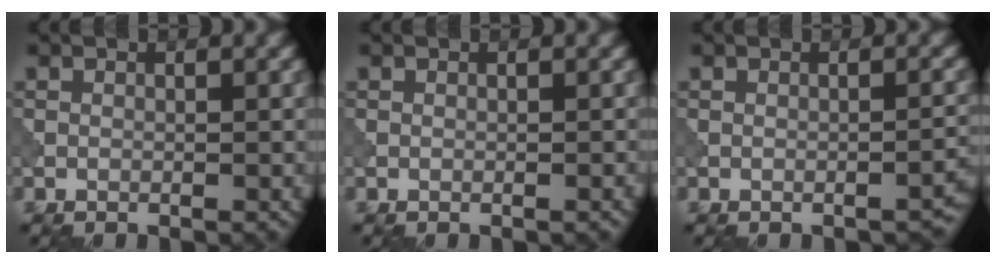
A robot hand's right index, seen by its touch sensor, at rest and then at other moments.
{"total": 0.0}
{"total": 1.4, "force": [-1.2, 0.3, 0.6], "torque": [-0.005, 0.003, -0.016]}